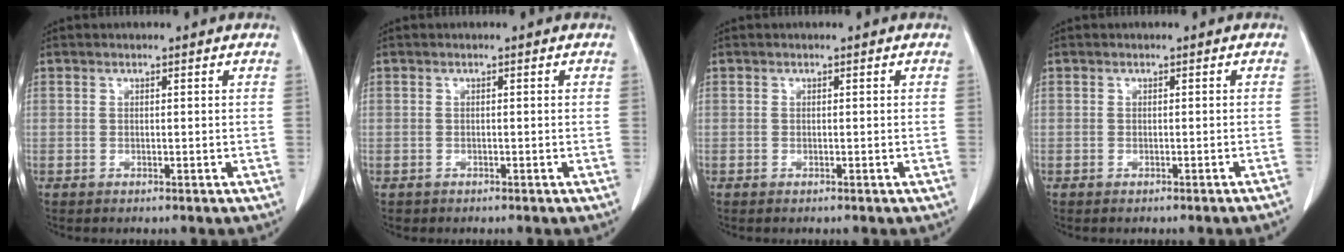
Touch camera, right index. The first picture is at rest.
{"total": 0.6, "force": [-0.4, 0.5, -0.1], "torque": [-0.008, 0.003, -0.008]}
{"total": 0.0}
{"total": 1.9, "force": [-1.7, -0.5, 0.8], "torque": [-0.011, 0.011, -0.022]}